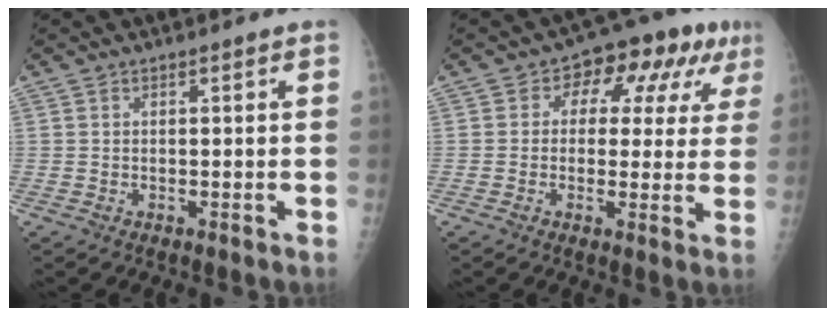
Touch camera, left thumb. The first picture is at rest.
{"total": 11.5, "force": [4.0, 7.1, 8.2], "torque": [-0.051, 0.021, 0.045]}